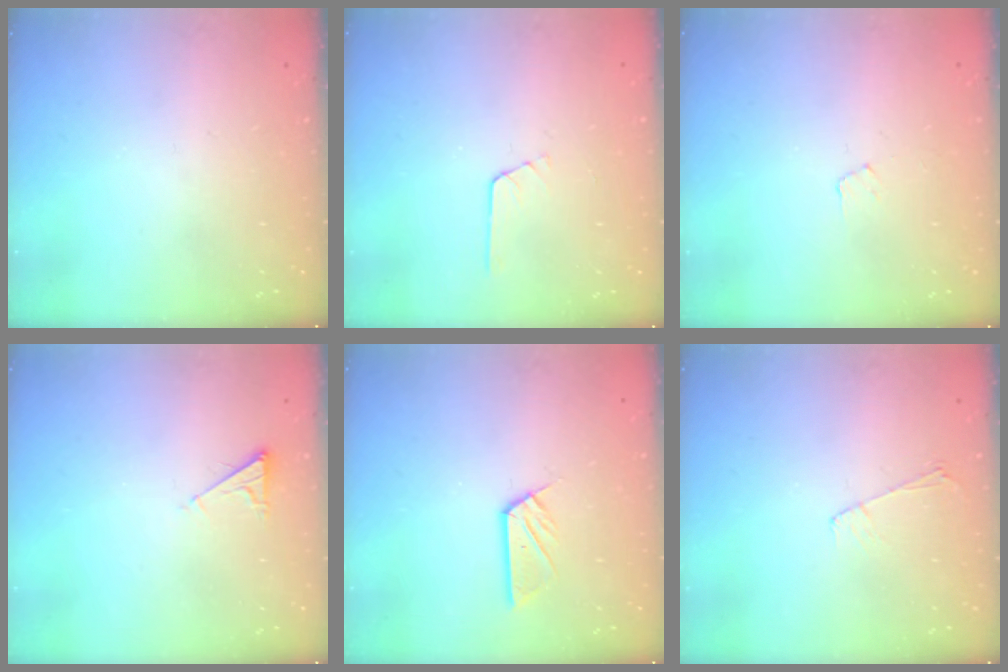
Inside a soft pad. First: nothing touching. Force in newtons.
{"total": 3.3, "press": 3.3, "slide": 0.3}
{"total": 3.6, "press": 3.6, "slide": 0.4}
{"total": 3.0, "press": 3.0, "slide": 0.4}
{"total": 5.8, "press": 5.8, "slide": 0.2}
{"total": 4.9, "press": 4.9, "slide": 0.6}